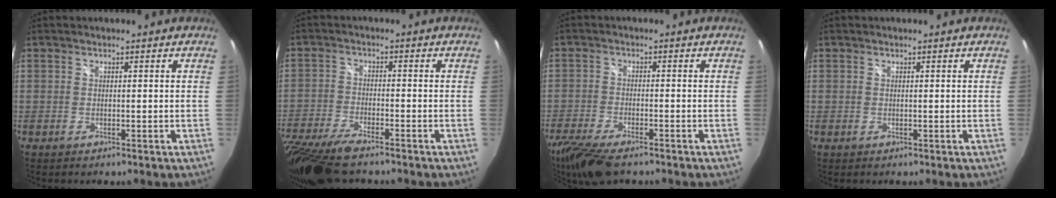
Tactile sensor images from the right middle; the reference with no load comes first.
{"total": 13.2, "force": [-10.5, 3.0, 7.4], "torque": [-0.176, -0.042, -0.197]}
{"total": 11.3, "force": [-8.8, 2.9, 6.5], "torque": [-0.155, -0.040, -0.160]}
{"total": 0.0}